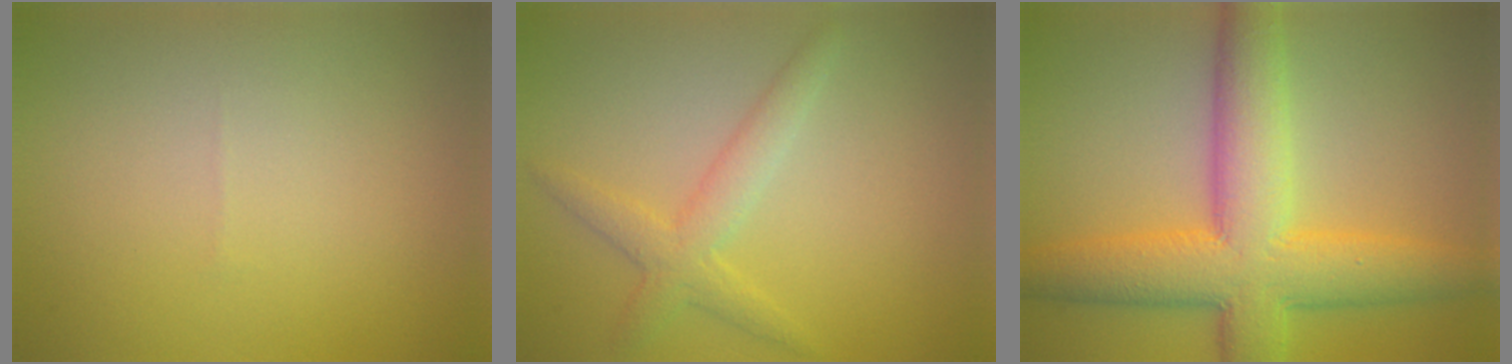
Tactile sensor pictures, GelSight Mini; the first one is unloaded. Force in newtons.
{"total": 2.9, "press": 2.9, "slide": 0.1}
{"total": 10.0, "press": 10.0, "slide": 0.1}